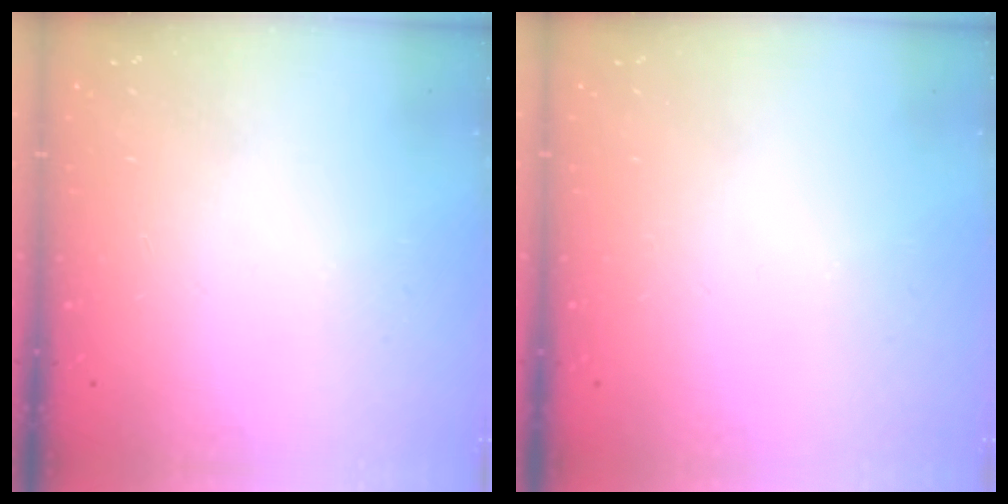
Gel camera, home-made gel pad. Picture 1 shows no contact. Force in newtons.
{"total": 0.0}